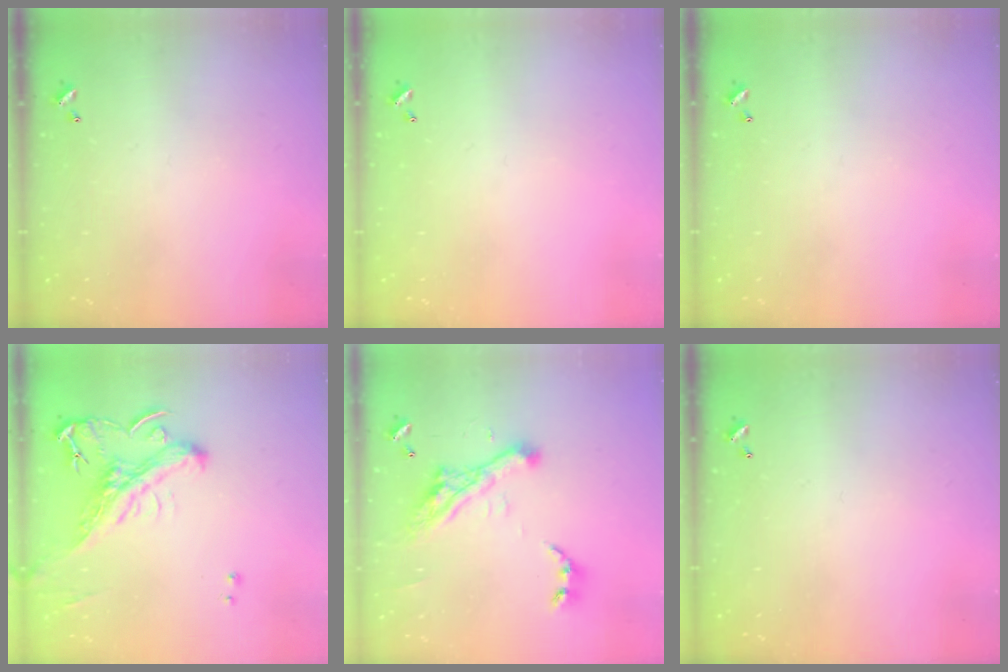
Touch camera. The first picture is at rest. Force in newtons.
{"total": 0.0}
{"total": 0.0}
{"total": 2.2, "press": 1.4, "slide": 1.7}
{"total": 11.6, "press": 11.5, "slide": 1.7}
{"total": 0.0}